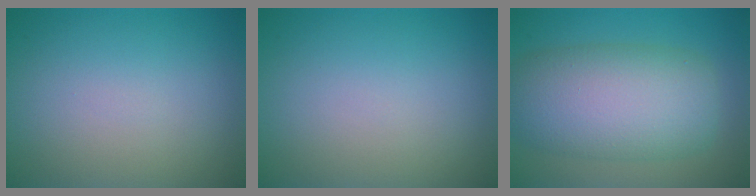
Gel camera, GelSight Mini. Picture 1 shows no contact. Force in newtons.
{"total": 0.0}
{"total": 9.3, "press": 9.3, "slide": 0.2}